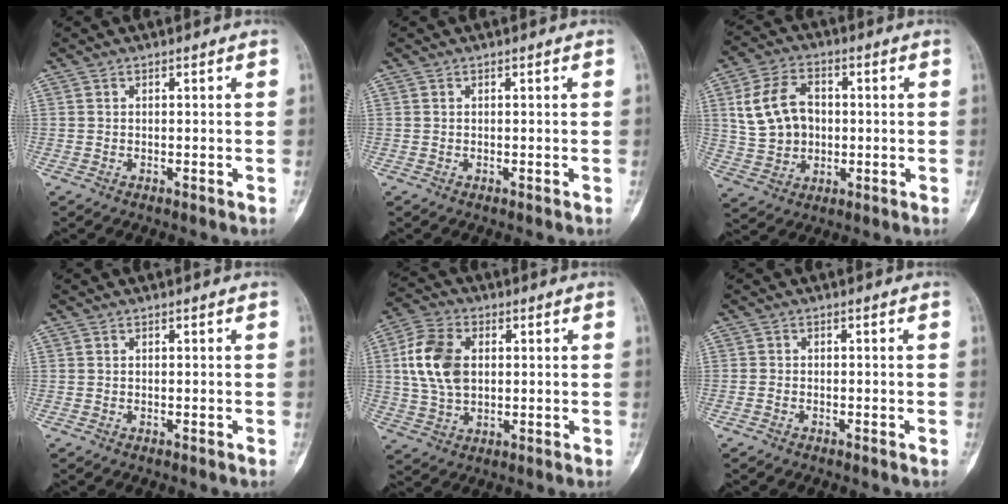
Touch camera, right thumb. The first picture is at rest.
{"total": 0.0}
{"total": 11.8, "force": [1.6, 8.9, 7.5], "torque": [-0.122, 0.011, 0.034]}
{"total": 0.0}
{"total": 11.5, "force": [1.7, 7.7, 8.3], "torque": [-0.164, 0.007, 0.033]}
{"total": 0.7, "force": [-0.5, 0.4, 0.4], "torque": [-0.010, 0.000, -0.012]}